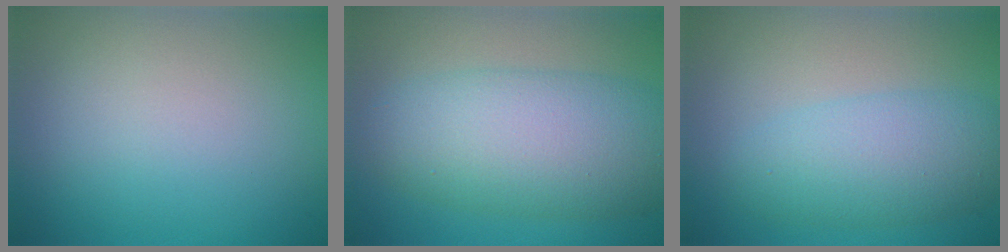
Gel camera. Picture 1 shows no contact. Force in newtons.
{"total": 8.8, "press": 8.8, "slide": 0.2}
{"total": 5.2, "press": 5.2, "slide": 0.1}